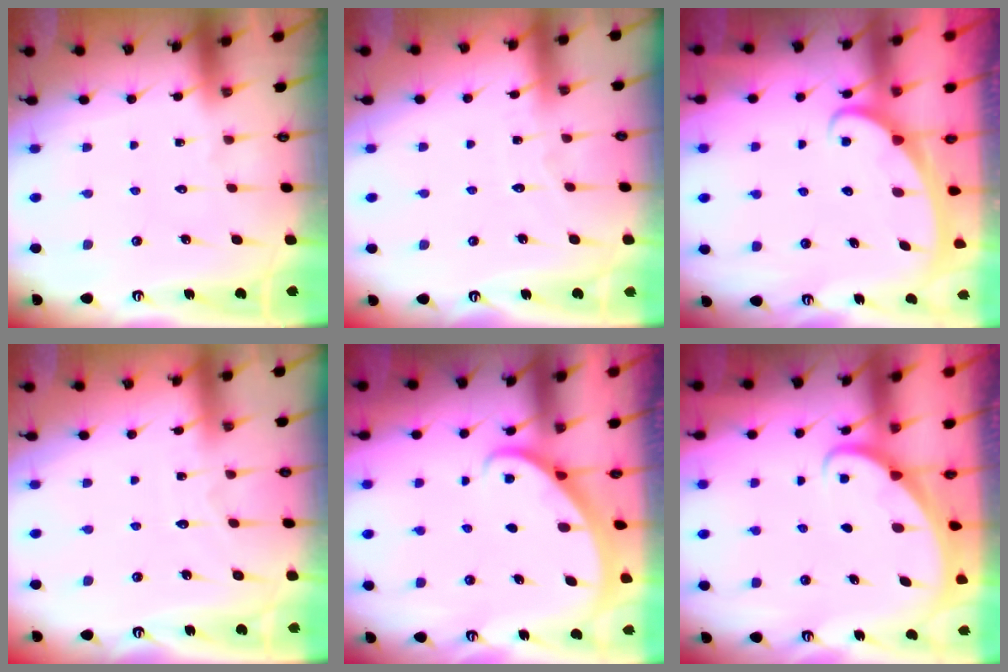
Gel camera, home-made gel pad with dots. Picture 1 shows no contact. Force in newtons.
{"total": 2.5, "press": 2.5, "slide": 0.4}
{"total": 2.6, "press": 2.5, "slide": 0.3}
{"total": 2.7, "press": 2.7, "slide": 0.4}
{"total": 1.9, "press": 1.9, "slide": 0.2}
{"total": 1.8, "press": 1.7, "slide": 0.0}